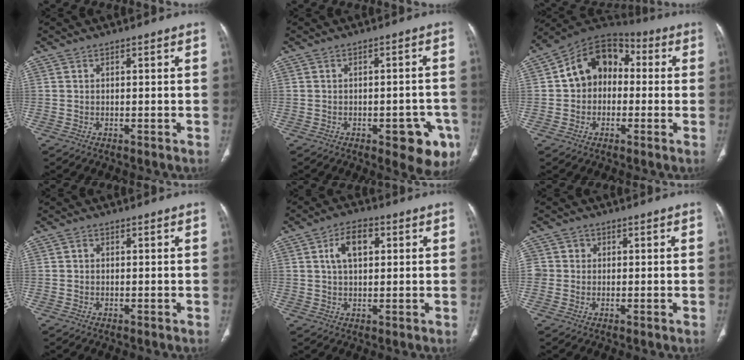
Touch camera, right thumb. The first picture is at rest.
{"total": 9.3, "force": [-4.1, 4.2, 7.2], "torque": [-0.056, 0.017, -0.044]}
{"total": 12.7, "force": [0.7, 9.9, 7.9], "torque": [-0.093, 0.042, -0.006]}
{"total": 0.8, "force": [0.1, 0.7, 0.3], "torque": [-0.001, 0.002, 0.000]}
{"total": 6.9, "force": [1.9, 4.0, 5.3], "torque": [-0.084, 0.007, 0.030]}
{"total": 3.0, "force": [0.2, 3.0, 0.4], "torque": [0.017, 0.006, 0.004]}